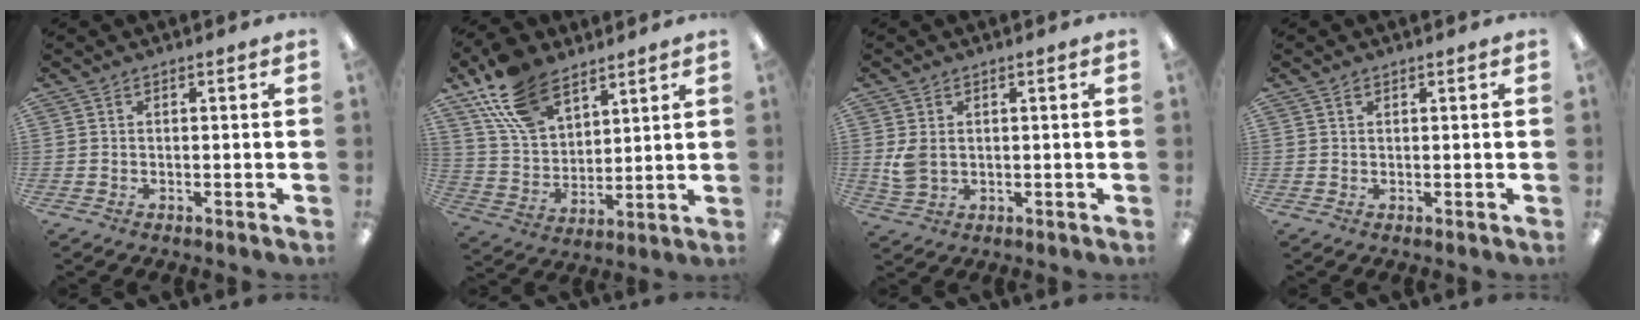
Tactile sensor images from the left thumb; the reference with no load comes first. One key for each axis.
{"total": 16.8, "fx": 10.8, "fy": 9.5, "fz": 8.6, "tx": -0.181, "ty": -0.031, "tz": 0.210}
{"total": 4.4, "fx": 0.9, "fy": 3.2, "fz": 2.9, "tx": -0.062, "ty": -0.002, "tz": 0.014}
{"total": 0.8, "fx": 0.6, "fy": 0.4, "fz": 0.3, "tx": -0.008, "ty": 0.002, "tz": 0.012}